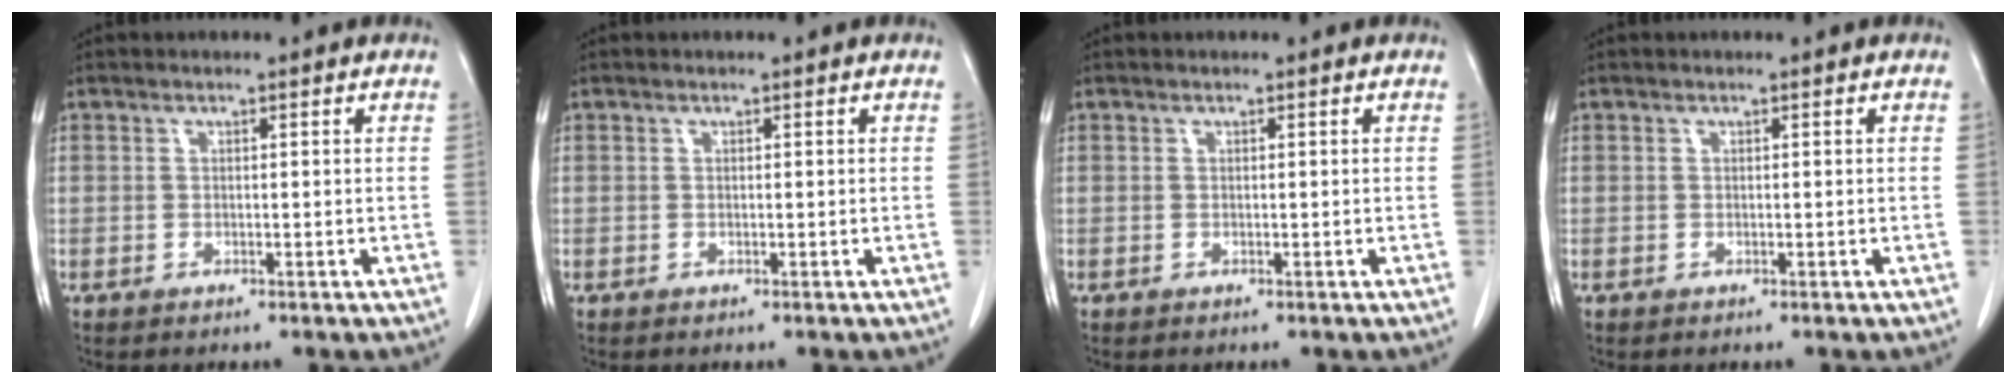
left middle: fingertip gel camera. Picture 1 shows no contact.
{"total": 0.0}
{"total": 0.0}
{"total": 0.0}